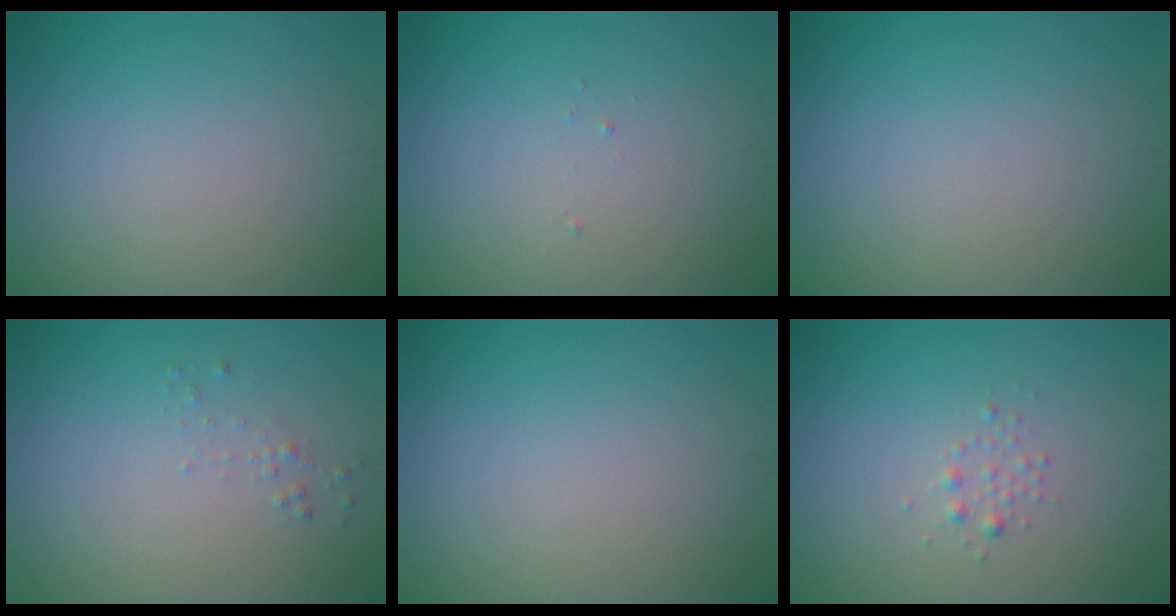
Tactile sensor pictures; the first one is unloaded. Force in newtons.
{"total": 0.0}
{"total": 0.0}
{"total": 0.6, "press": 0.6, "slide": 0.1}
{"total": 0.0}
{"total": 0.9, "press": 0.9, "slide": 0.0}